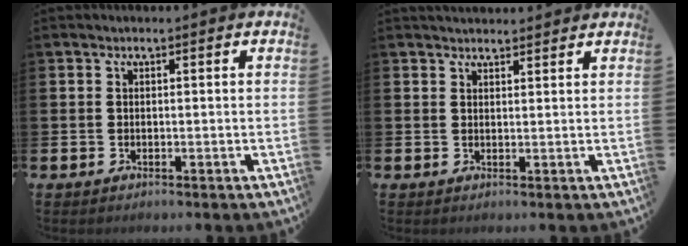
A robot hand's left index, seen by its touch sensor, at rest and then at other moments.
{"total": 2.1, "force": [2.1, 0.5, 0.1], "torque": [0.006, -0.011, 0.036]}